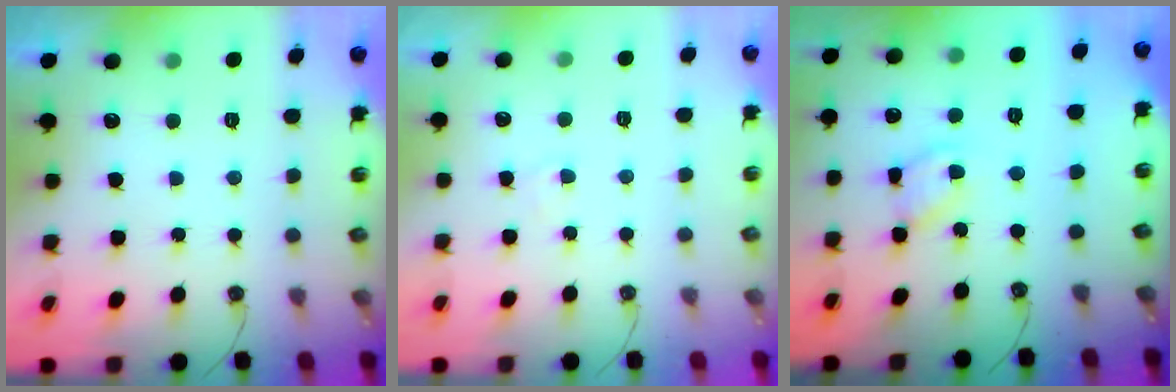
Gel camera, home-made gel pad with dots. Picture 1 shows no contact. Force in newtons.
{"total": 2.7, "press": 2.7, "slide": 0.4}
{"total": 8.0, "press": 8.0, "slide": 0.5}